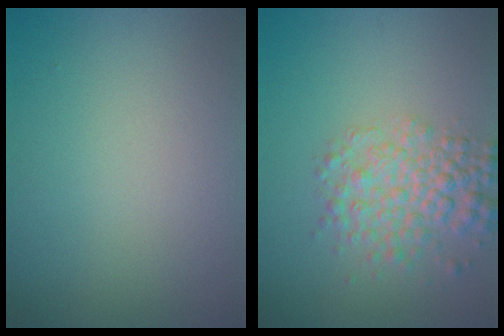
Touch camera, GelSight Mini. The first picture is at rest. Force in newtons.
{"total": 4.2, "press": 4.2, "slide": 0.1}